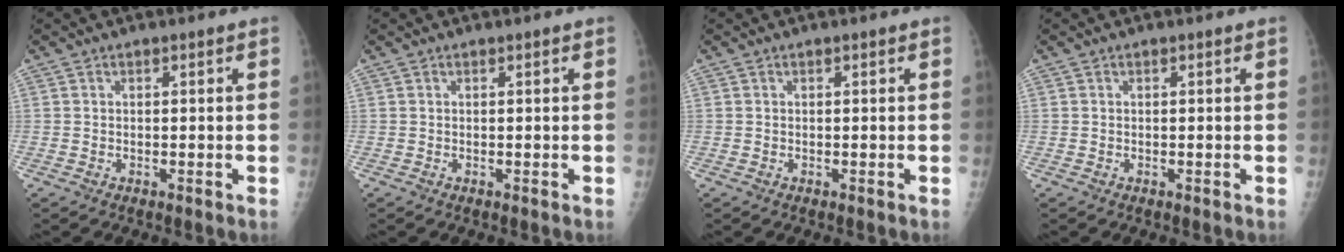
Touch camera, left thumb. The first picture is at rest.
{"total": 0.0}
{"total": 0.0}
{"total": 0.0}